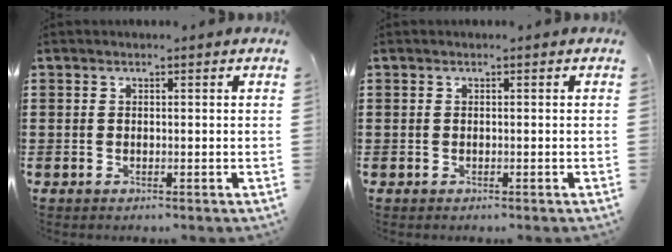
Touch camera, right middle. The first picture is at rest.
{"total": 0.0}